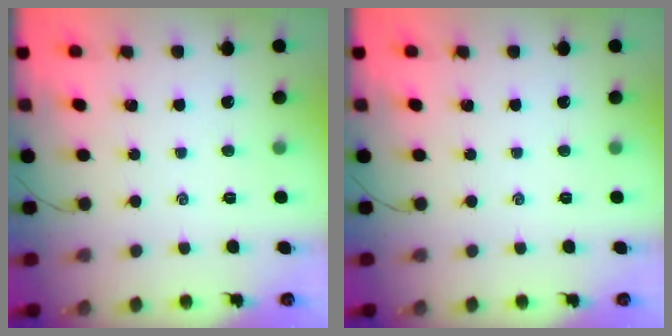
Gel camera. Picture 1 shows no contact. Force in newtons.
{"total": 0.0}